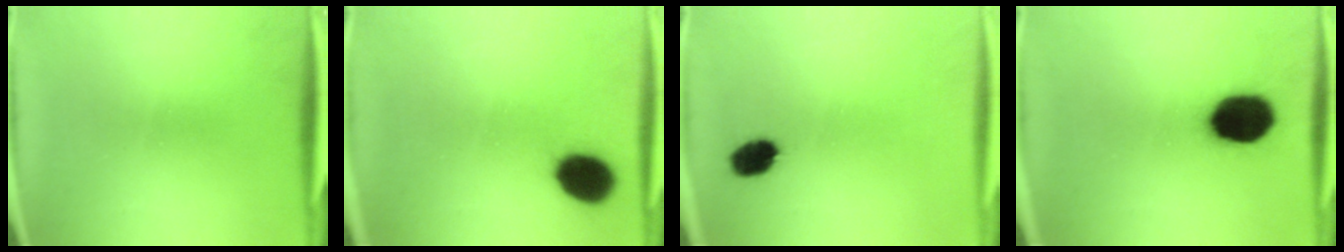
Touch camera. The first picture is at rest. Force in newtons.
{"total": 10.7}
{"total": 5.5}
{"total": 16.3}